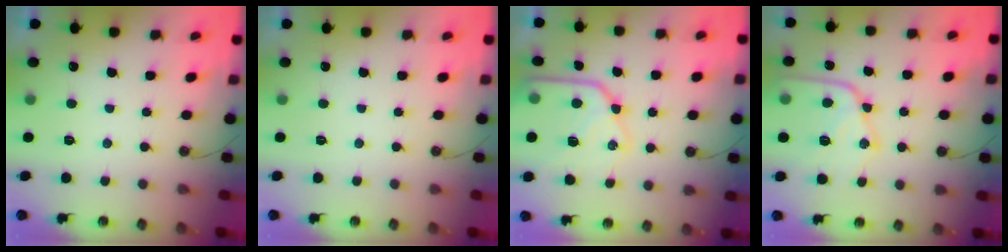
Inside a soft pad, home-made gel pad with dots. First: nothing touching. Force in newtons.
{"total": 1.0, "press": 0.4, "slide": 1.0}
{"total": 19.1, "press": 19.1, "slide": 1.6}
{"total": 16.0, "press": 15.9, "slide": 1.3}